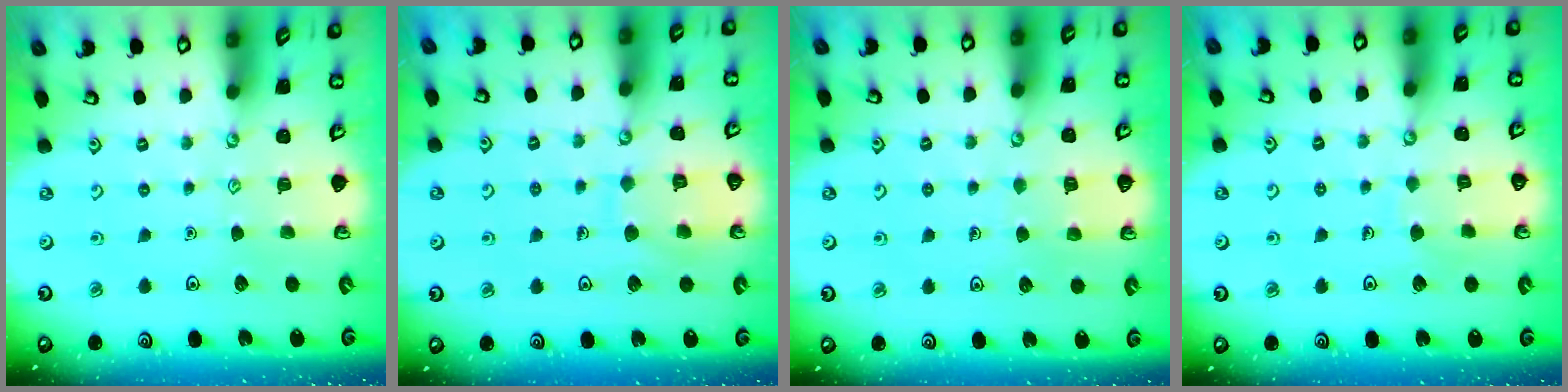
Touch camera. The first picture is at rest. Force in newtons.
{"total": 9.0, "press": 8.9, "slide": 0.8}
{"total": 3.7, "press": 3.7, "slide": 0.3}
{"total": 4.6, "press": 4.6, "slide": 0.4}